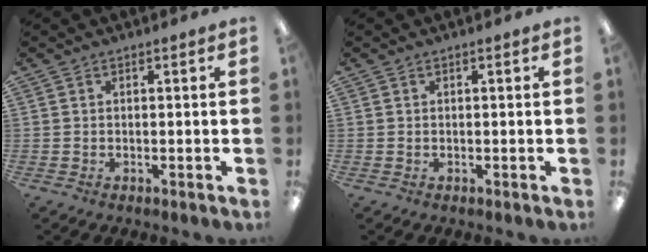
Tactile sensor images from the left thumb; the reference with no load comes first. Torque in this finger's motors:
{"motor_torque": [0.00, 0.00, -0.04, -0.03, 0.00]}